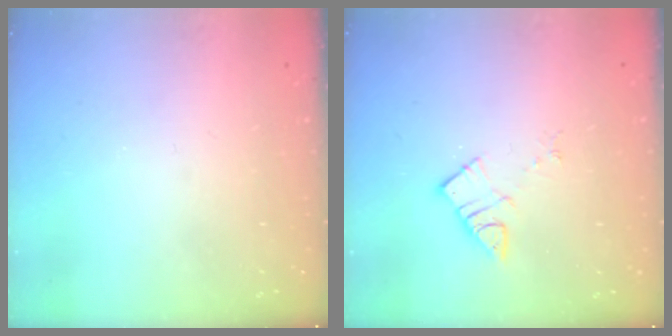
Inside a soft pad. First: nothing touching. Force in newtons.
{"total": 5.8, "press": 5.8, "slide": 0.0}